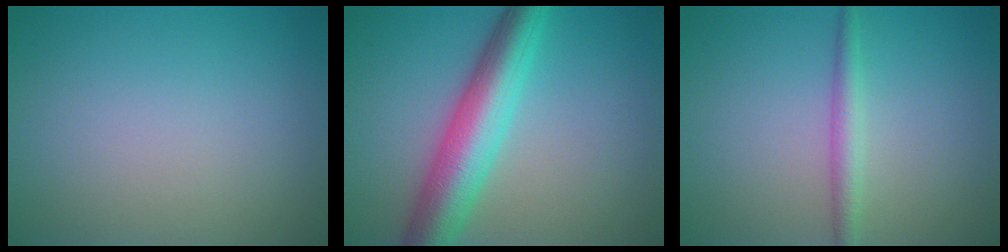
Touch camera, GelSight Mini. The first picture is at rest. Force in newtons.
{"total": 7.2, "press": 7.2, "slide": 0.1}
{"total": 2.1, "press": 2.1, "slide": 0.0}